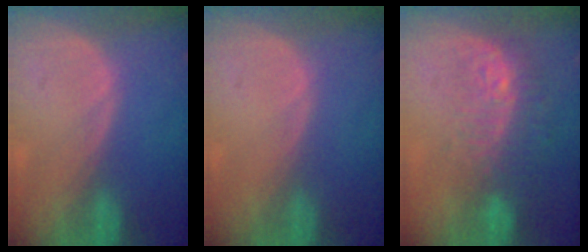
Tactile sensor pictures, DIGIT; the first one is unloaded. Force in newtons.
{"total": 0.0}
{"total": 9.7, "press": 8.4, "slide": 5.0}